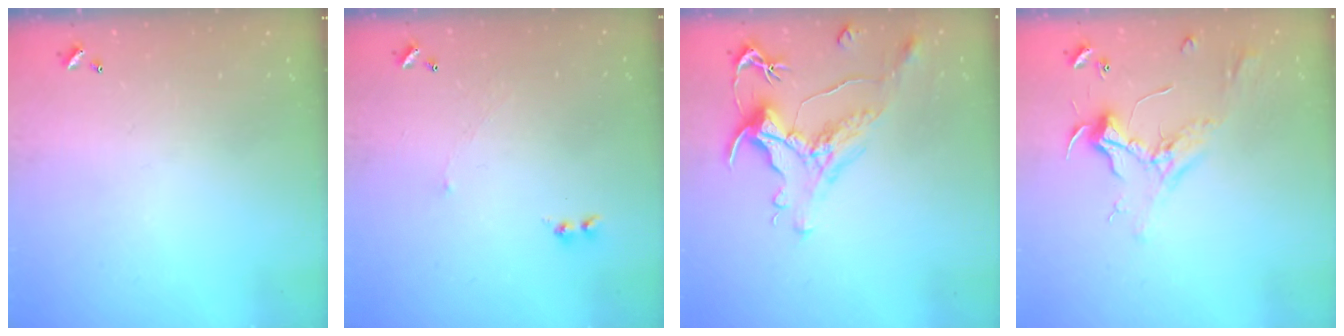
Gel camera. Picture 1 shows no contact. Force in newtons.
{"total": 2.6, "press": 2.6, "slide": 0.6}
{"total": 1.5, "press": 0.7, "slide": 1.3}
{"total": 2.3, "press": 2.1, "slide": 0.9}